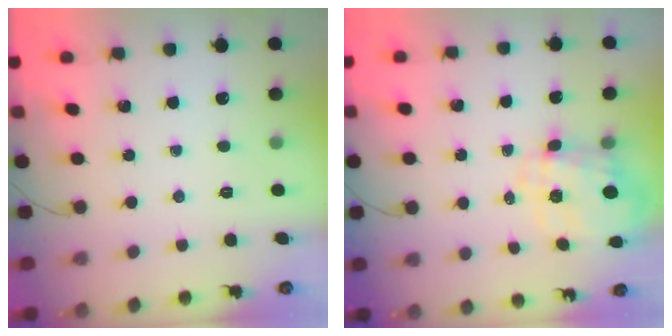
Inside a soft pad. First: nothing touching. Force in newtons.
{"total": 10.5, "press": 10.5, "slide": 0.9}